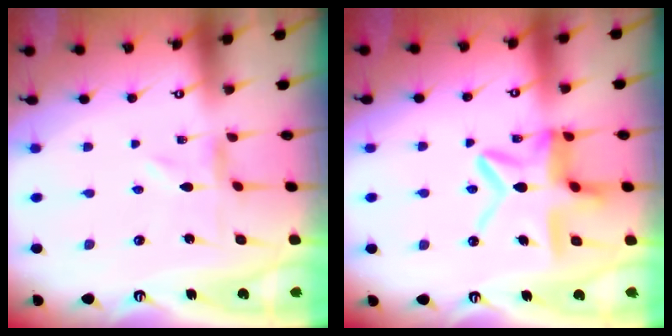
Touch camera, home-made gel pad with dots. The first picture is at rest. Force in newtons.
{"total": 14.3, "press": 14.2, "slide": 1.4}